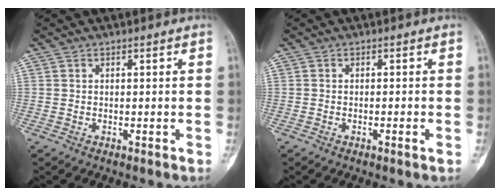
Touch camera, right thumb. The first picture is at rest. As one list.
[{"total": 1.2, "force": [-0.5, 0.1, 1.1], "torque": [-0.024, 0.002, -0.007]}]